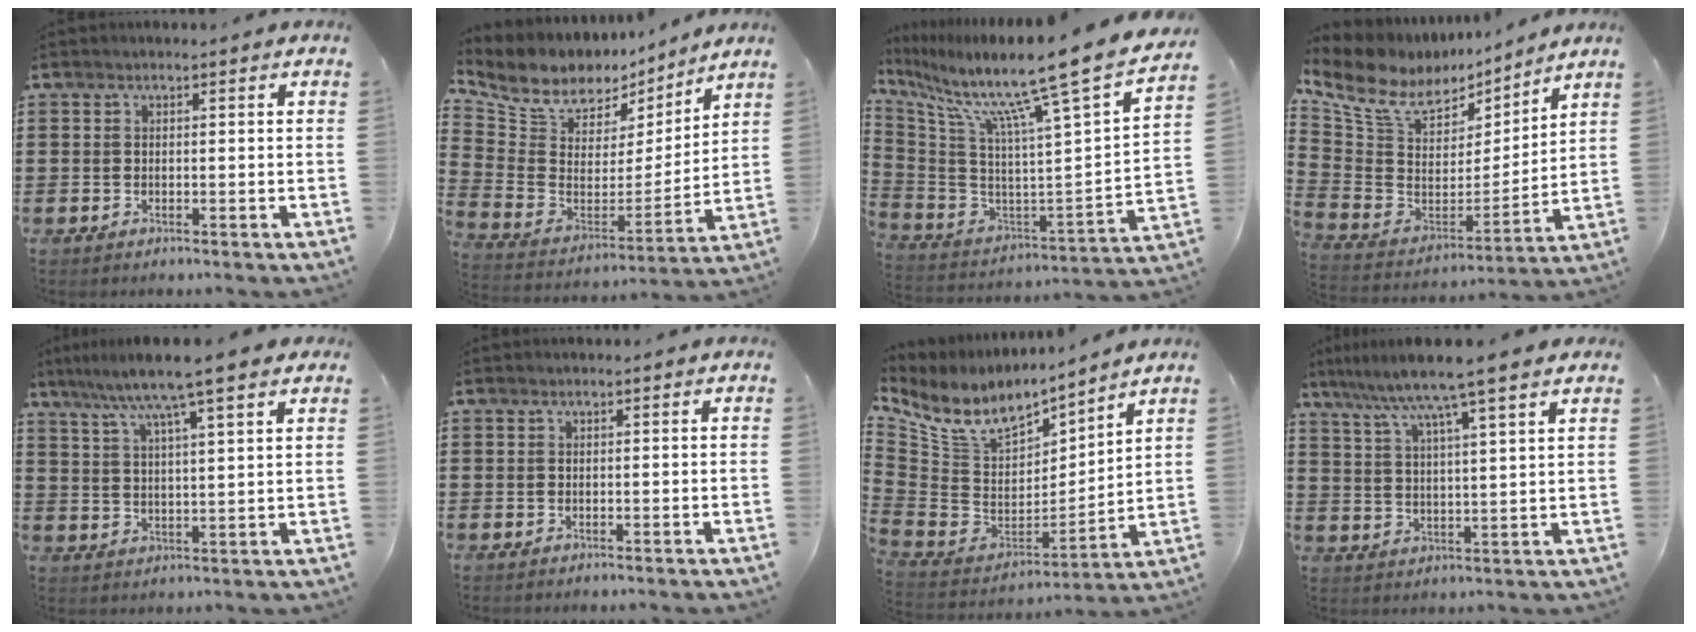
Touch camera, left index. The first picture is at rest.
{"total": 8.0, "force": [6.4, 4.4, 2.1], "torque": [-0.086, -0.038, 0.116]}
{"total": 11.9, "force": [9.1, -0.7, 7.6], "torque": [-0.151, -0.086, 0.128]}
{"total": 9.9, "force": [7.0, 5.4, 4.4], "torque": [-0.126, -0.037, 0.127]}
{"total": 7.9, "force": [6.2, -0.1, 4.9], "torque": [-0.115, -0.021, 0.106]}
{"total": 0.0}
{"total": 8.9, "force": [6.3, 4.4, 4.4], "torque": [-0.122, -0.039, 0.113]}
{"total": 7.1, "force": [5.8, -0.8, 4.0], "torque": [-0.100, -0.033, 0.095]}